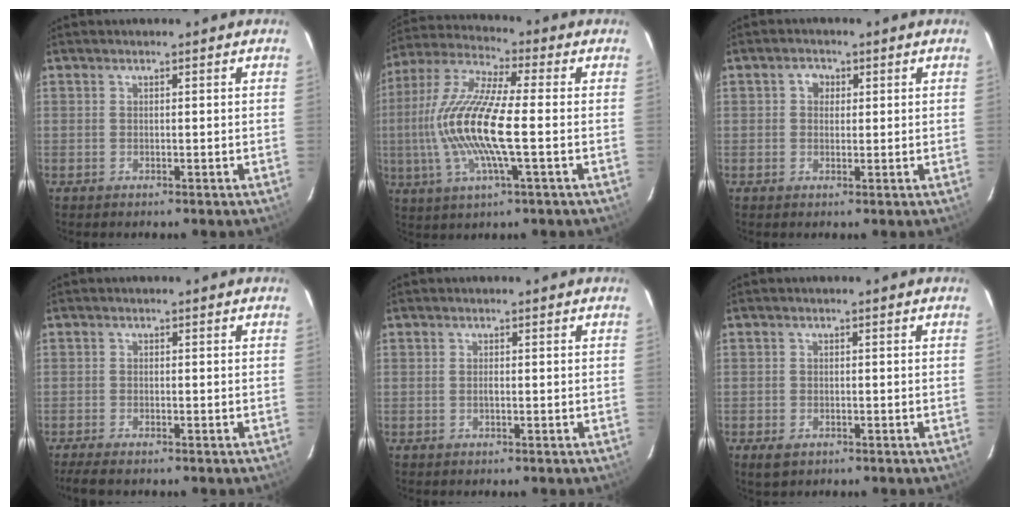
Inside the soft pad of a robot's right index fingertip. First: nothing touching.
{"total": 16.5, "force": [-1.7, 2.7, 16.2], "torque": [-0.323, -0.002, -0.040]}
{"total": 2.3, "force": [0.5, 2.1, 0.8], "torque": [-0.012, 0.010, 0.006]}
{"total": 3.8, "force": [-3.2, 0.8, 2.0], "torque": [-0.054, -0.015, -0.059]}
{"total": 0.8, "force": [-0.2, 0.3, 0.7], "torque": [-0.014, 0.001, -0.005]}
{"total": 2.9, "force": [-1.7, 1.9, 1.4], "torque": [-0.030, -0.006, -0.026]}